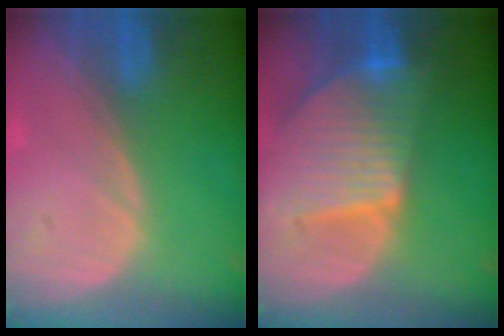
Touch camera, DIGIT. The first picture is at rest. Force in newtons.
{"total": 9.5, "press": 8.3, "slide": 4.6}